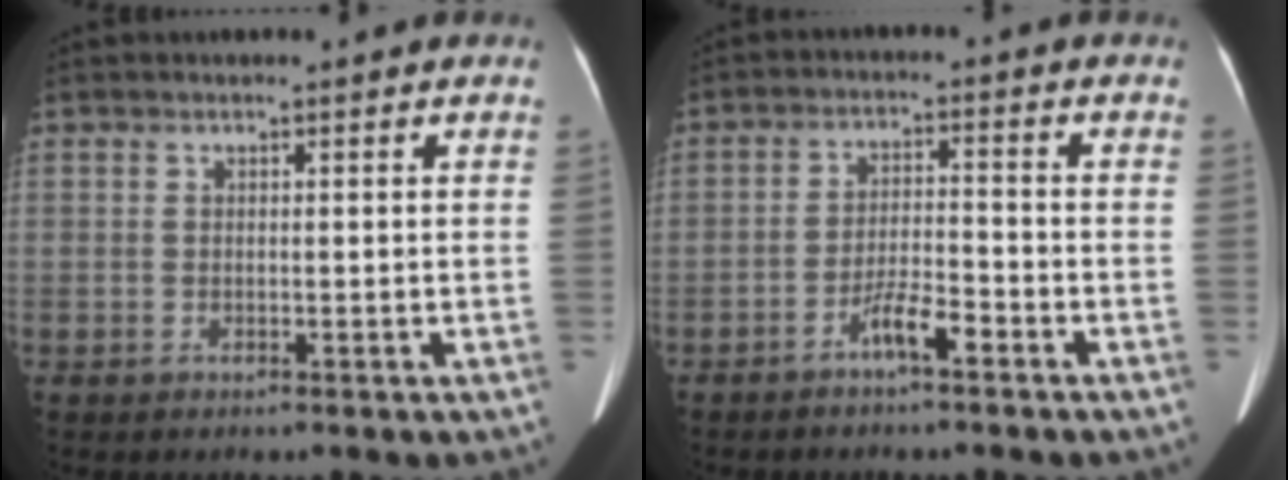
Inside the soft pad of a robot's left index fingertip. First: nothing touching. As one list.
[{"total": 4.3, "force": [-3.1, 0.4, 2.9], "torque": [-0.062, 0.000, -0.057]}]